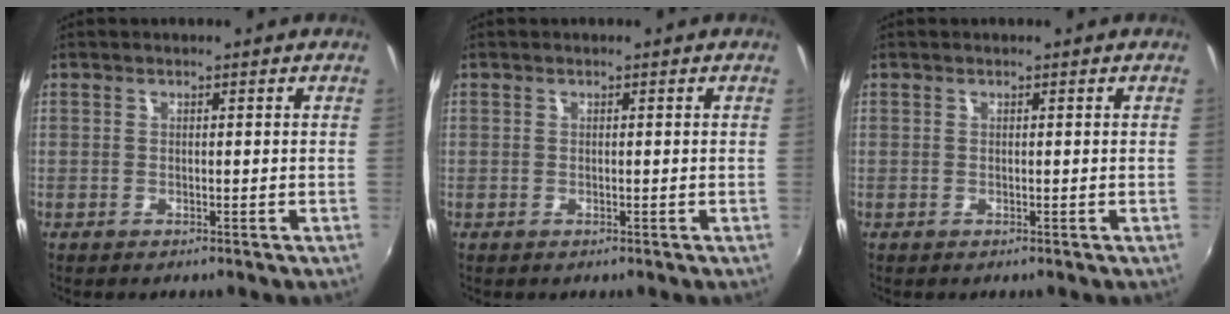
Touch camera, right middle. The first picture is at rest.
{"total": 0.0}
{"total": 0.0}